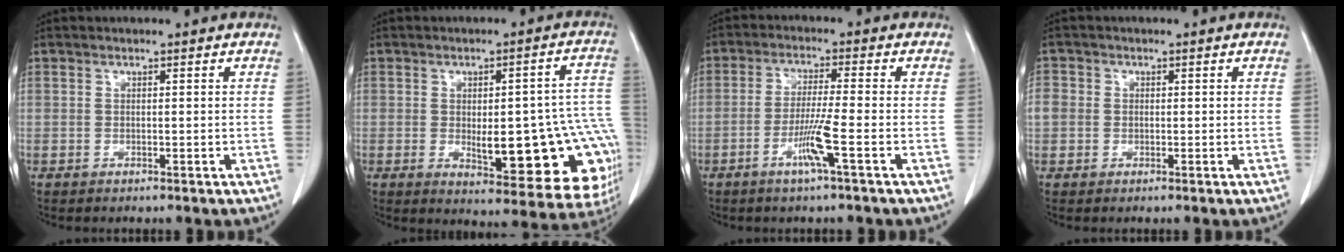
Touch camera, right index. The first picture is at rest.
{"total": 19.4, "force": [-3.9, 6.9, 17.8], "torque": [-0.124, 0.028, -0.023]}
{"total": 5.8, "force": [-2.5, -0.8, 5.2], "torque": [-0.100, -0.008, -0.050]}
{"total": 4.8, "force": [0.1, 4.5, 1.7], "torque": [-0.052, 0.020, 0.006]}